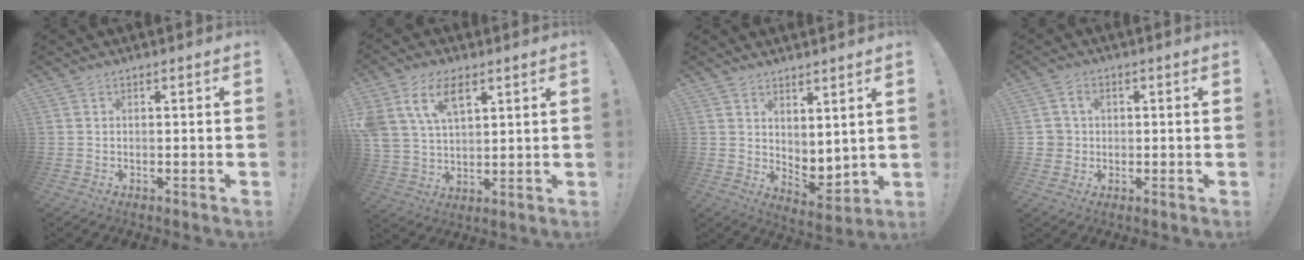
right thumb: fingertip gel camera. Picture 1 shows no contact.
{"total": 12.2, "force": [6.4, 7.2, 7.5], "torque": [-0.152, -0.017, 0.120]}
{"total": 4.7, "force": [3.3, 2.6, 2.2], "torque": [-0.018, -0.040, 0.064]}
{"total": 4.1, "force": [0.5, 3.9, 1.2], "torque": [-0.024, 0.000, 0.008]}